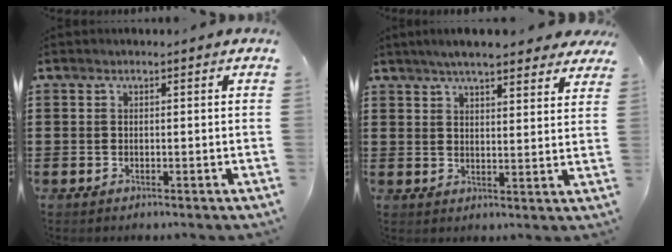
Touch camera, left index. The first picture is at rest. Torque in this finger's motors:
{"motor_torque": [2.14, 0.00, 0.71, 0.21]}